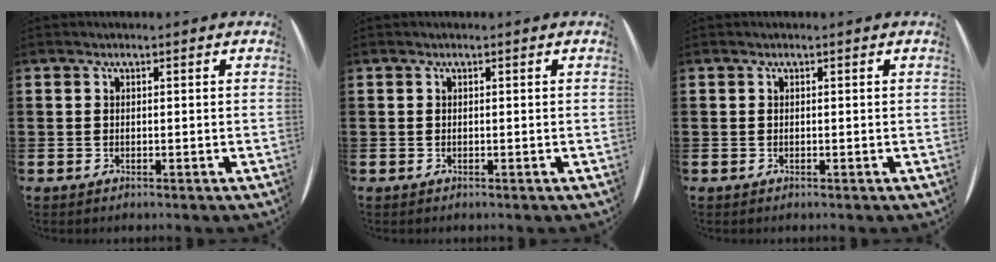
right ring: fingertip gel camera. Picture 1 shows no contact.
{"total": 0.0}
{"total": 0.0}